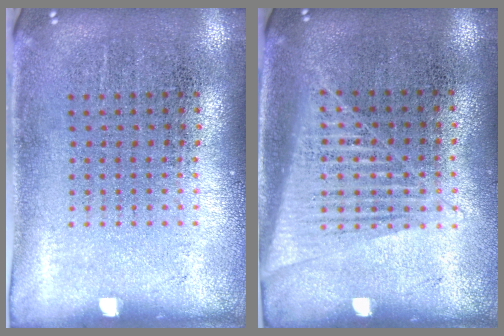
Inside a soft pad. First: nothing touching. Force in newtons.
{"total": 1.4, "press": 1.3, "slide": 0.5}